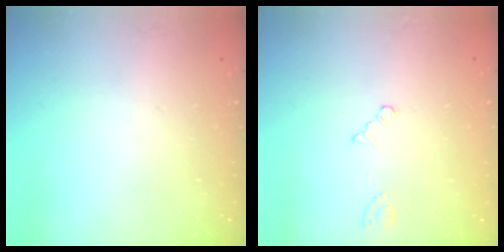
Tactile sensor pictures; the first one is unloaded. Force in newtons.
{"total": 2.8, "press": 2.8, "slide": 0.4}